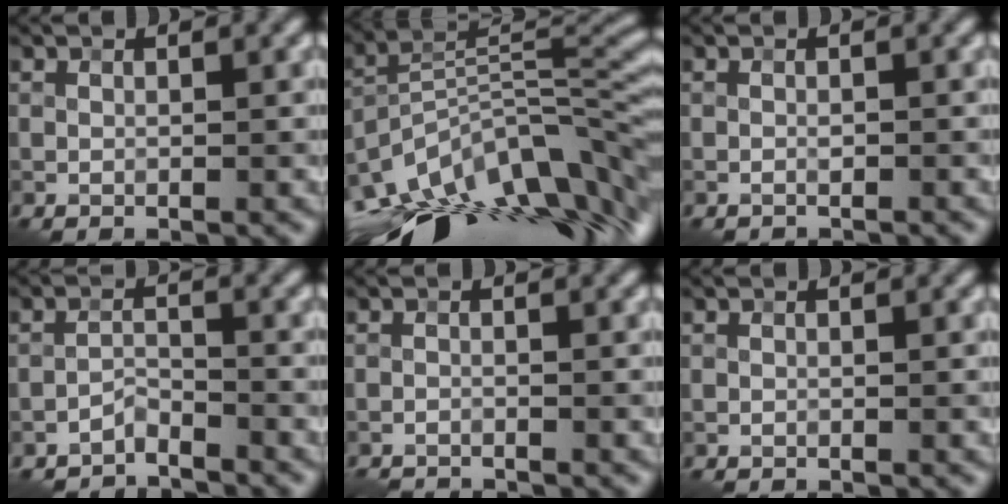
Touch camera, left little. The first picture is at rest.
{"total": 14.9, "force": [-8.8, 6.3, 10.3], "torque": [-0.202, 0.000, -0.141]}
{"total": 0.6, "force": [-0.6, 0.1, 0.2], "torque": [-0.004, 0.001, -0.010]}
{"total": 2.4, "force": [-2.4, 0.3, 0.3], "torque": [-0.005, 0.000, -0.052]}
{"total": 2.8, "force": [-2.8, 0.2, 0.5], "torque": [-0.020, -0.011, -0.052]}
{"total": 0.6, "force": [-0.6, 0.0, 0.0], "torque": [0.003, -0.002, -0.013]}